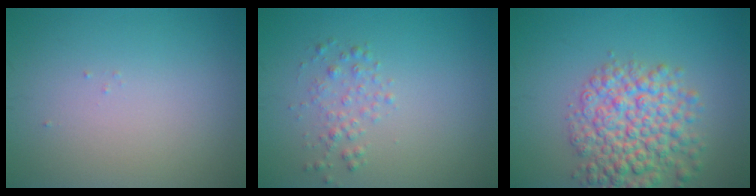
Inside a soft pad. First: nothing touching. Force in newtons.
{"total": 1.6, "press": 1.6, "slide": 0.0}
{"total": 7.0, "press": 7.0, "slide": 0.2}